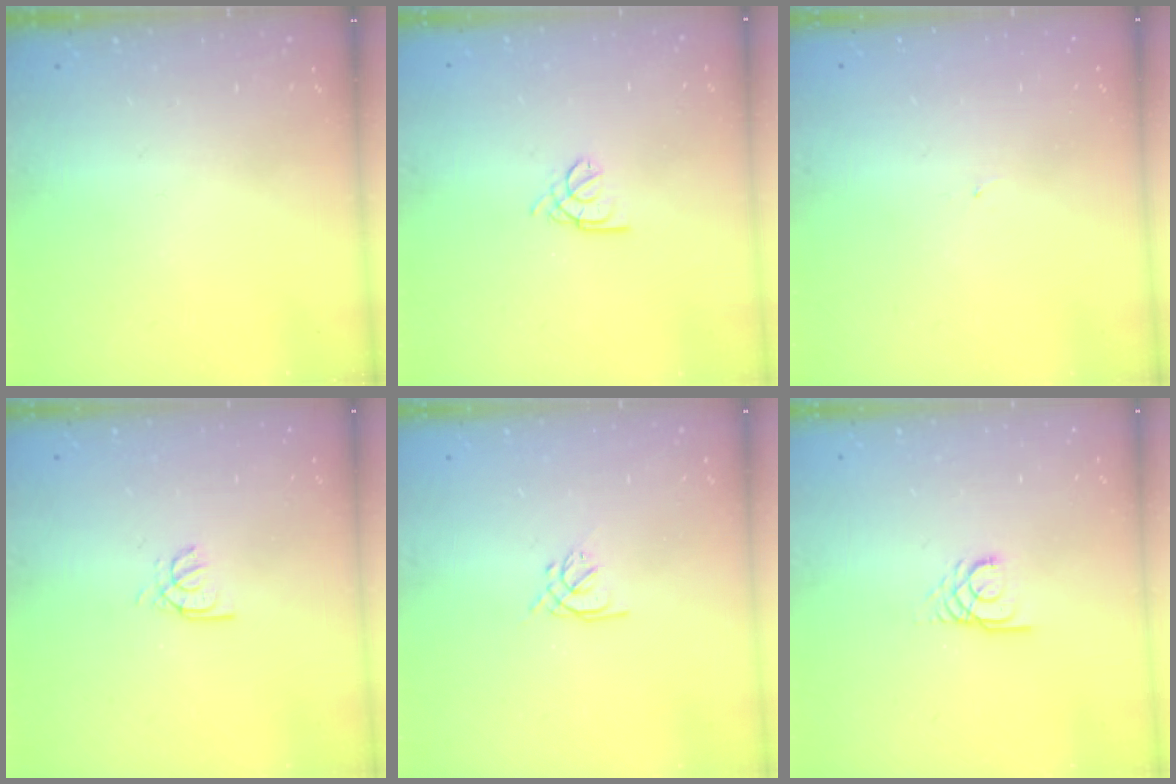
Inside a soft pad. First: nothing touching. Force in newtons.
{"total": 2.2, "press": 2.1, "slide": 0.5}
{"total": 0.8, "press": 0.8, "slide": 0.1}
{"total": 3.7, "press": 3.7, "slide": 0.1}
{"total": 1.6, "press": 1.5, "slide": 0.6}
{"total": 3.2, "press": 3.2, "slide": 0.2}